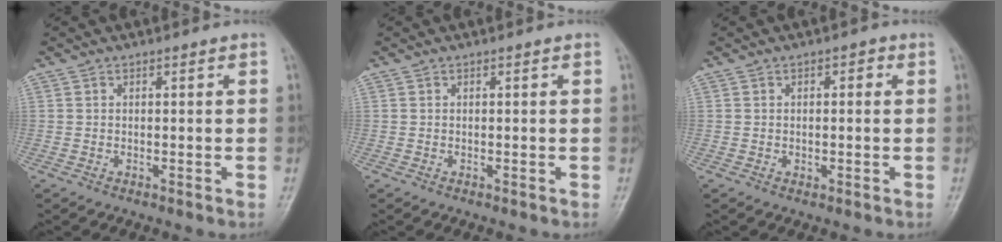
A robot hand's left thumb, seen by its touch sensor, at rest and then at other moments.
{"total": 0.0}
{"total": 1.9, "force": [0.4, 1.4, 1.3], "torque": [-0.005, 0.003, 0.001]}